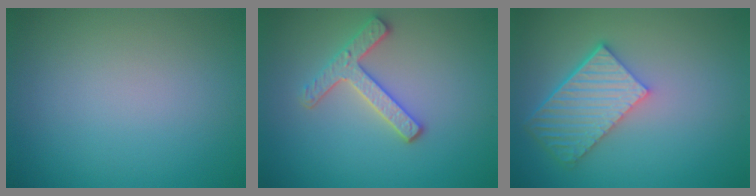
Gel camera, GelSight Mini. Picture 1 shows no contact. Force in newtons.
{"total": 3.1, "press": 2.8, "slide": 1.2}
{"total": 5.9, "press": 4.3, "slide": 4.0}